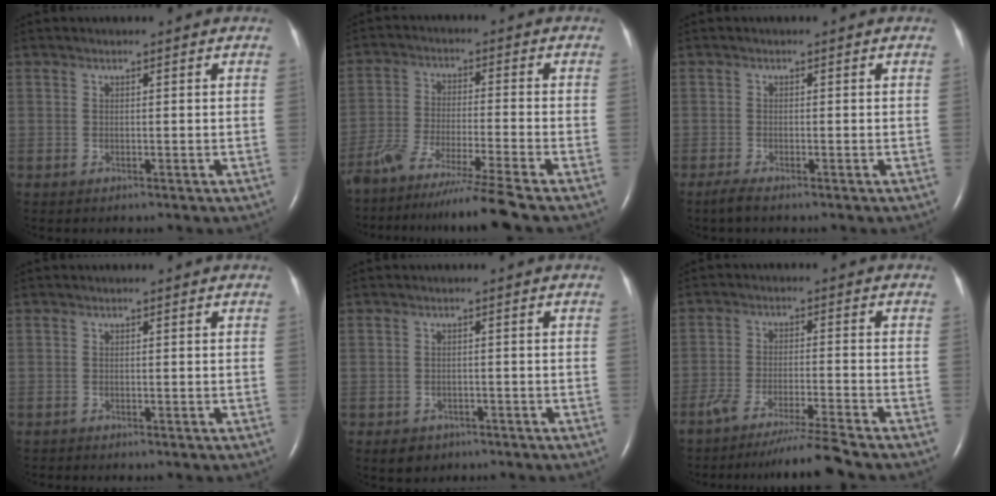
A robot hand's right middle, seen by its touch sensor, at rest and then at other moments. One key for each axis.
{"total": 12.3, "fx": -10.4, "fy": -2.4, "fz": 6.2, "tx": -0.096, "ty": -0.040, "tz": -0.175}
{"total": 1.6, "fx": -1.2, "fy": 0.0, "fz": 1.0, "tx": -0.035, "ty": -0.008, "tz": -0.026}
{"total": 0.0}
{"total": 2.6, "fx": -1.7, "fy": 1.9, "fz": 0.6, "tx": -0.015, "ty": 0.004, "tz": -0.017}
{"total": 8.3, "fx": -7.2, "fy": -1.9, "fz": 3.7, "tx": -0.054, "ty": -0.029, "tz": -0.123}